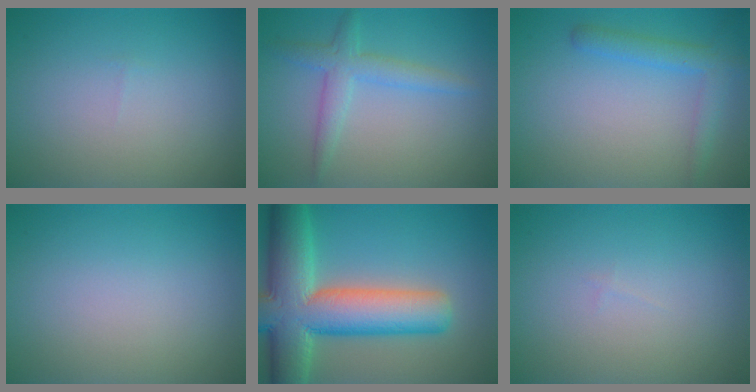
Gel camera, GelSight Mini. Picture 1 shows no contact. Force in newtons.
{"total": 2.9, "press": 2.9, "slide": 0.1}
{"total": 2.6, "press": 2.6, "slide": 0.1}
{"total": 0.0}
{"total": 12.5, "press": 12.4, "slide": 0.7}
{"total": 0.0}